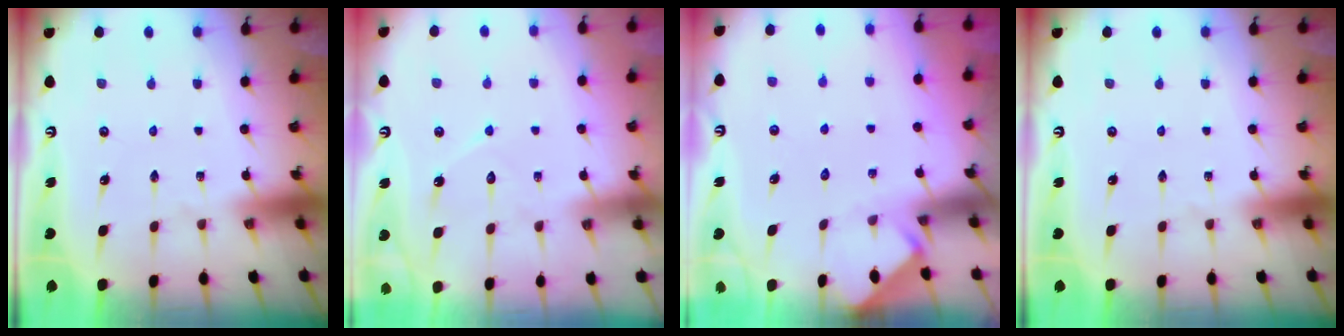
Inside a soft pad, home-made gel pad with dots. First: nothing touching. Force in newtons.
{"total": 7.1, "press": 7.1, "slide": 0.6}
{"total": 4.4, "press": 4.4, "slide": 0.4}
{"total": 0.0}